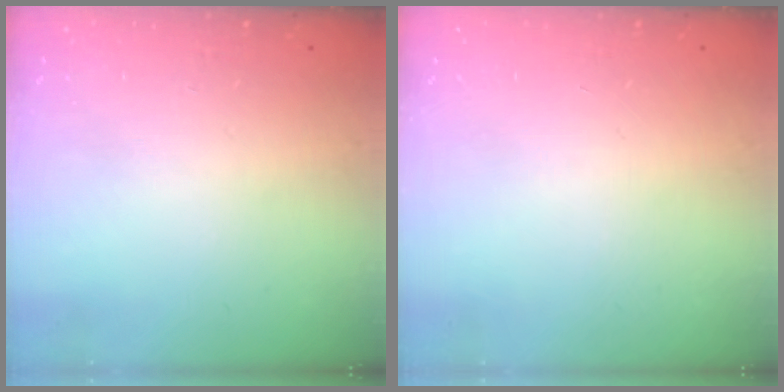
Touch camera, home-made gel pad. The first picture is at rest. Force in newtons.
{"total": 0.0}